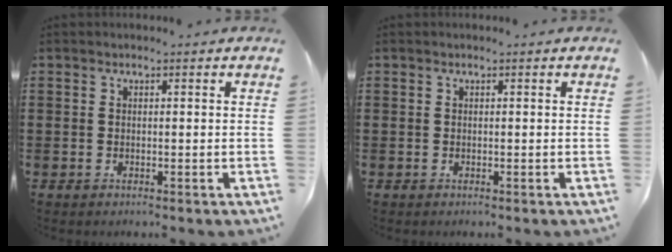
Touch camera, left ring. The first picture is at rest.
{"total": 0.0}